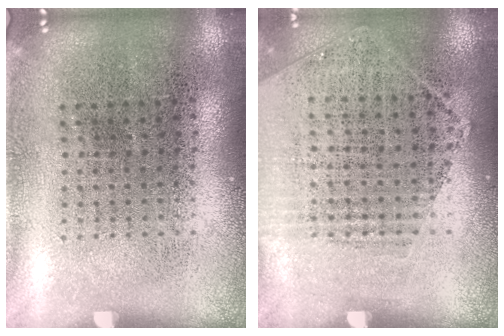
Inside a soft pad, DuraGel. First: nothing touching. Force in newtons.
{"total": 1.1, "press": 1.0, "slide": 0.6}